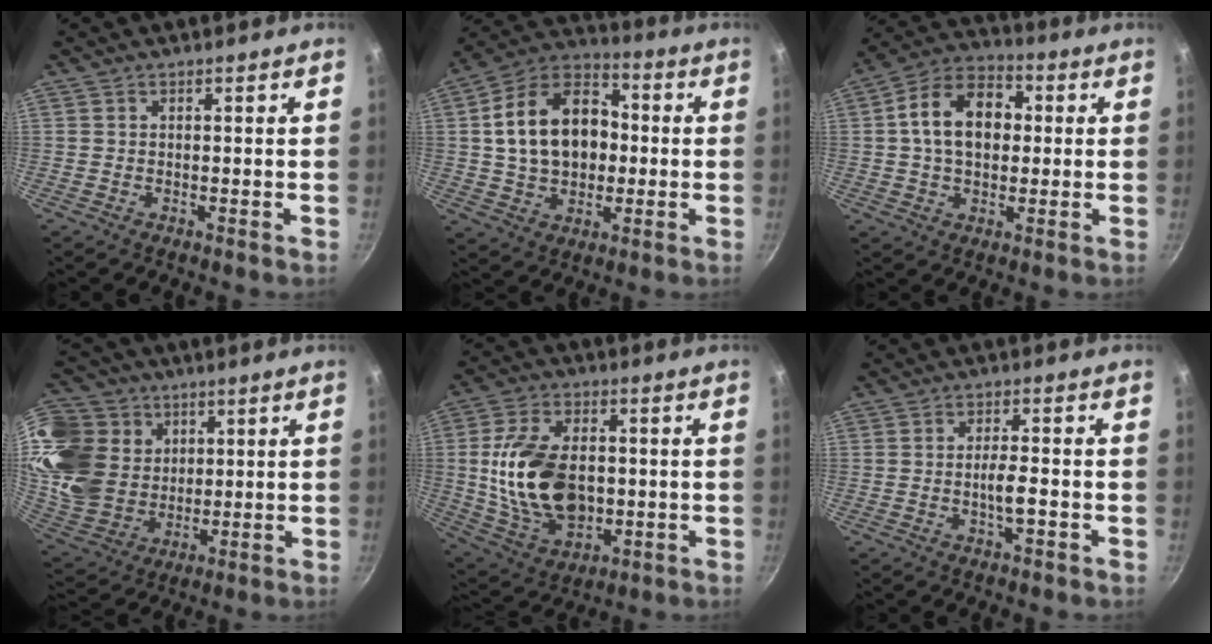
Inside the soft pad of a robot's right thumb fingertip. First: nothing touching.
{"total": 18.7, "force": [1.1, 13.4, 13.0], "torque": [-0.191, 0.032, 0.012]}
{"total": 14.3, "force": [1.6, 9.9, 10.1], "torque": [-0.134, 0.025, 0.011]}
{"total": 24.1, "force": [9.0, 19.3, 11.2], "torque": [-0.240, -0.011, 0.191]}
{"total": 19.1, "force": [-0.2, 12.4, 14.5], "torque": [-0.256, 0.007, 0.010]}
{"total": 4.0, "force": [-1.4, 1.0, 3.6], "torque": [-0.060, 0.013, -0.023]}